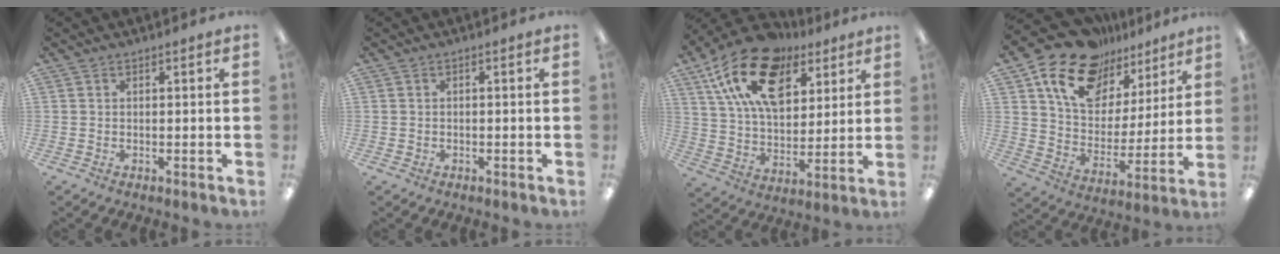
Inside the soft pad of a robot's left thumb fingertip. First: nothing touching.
{"total": 0.0}
{"total": 20.1, "force": [10.8, 11.9, 12.1], "torque": [-0.217, -0.037, 0.197]}
{"total": 16.9, "force": [11.5, 10.5, 6.7], "torque": [-0.140, -0.071, 0.213]}